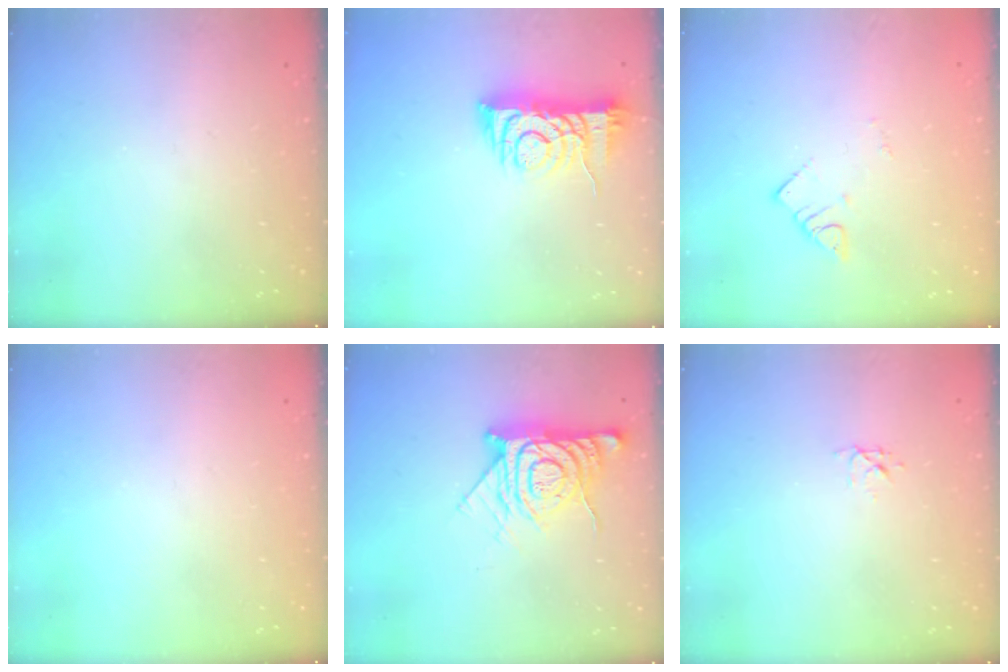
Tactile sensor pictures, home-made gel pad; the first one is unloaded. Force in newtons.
{"total": 8.3, "press": 8.2, "slide": 1.3}
{"total": 2.6, "press": 2.6, "slide": 0.1}
{"total": 0.0}
{"total": 13.0, "press": 13.0, "slide": 1.0}
{"total": 3.2, "press": 3.2, "slide": 0.3}